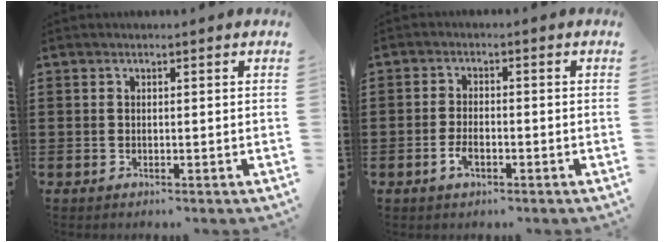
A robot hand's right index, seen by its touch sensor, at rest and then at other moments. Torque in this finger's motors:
{"motor_torque": [2.14, 0.00, 0.05, 0.01]}